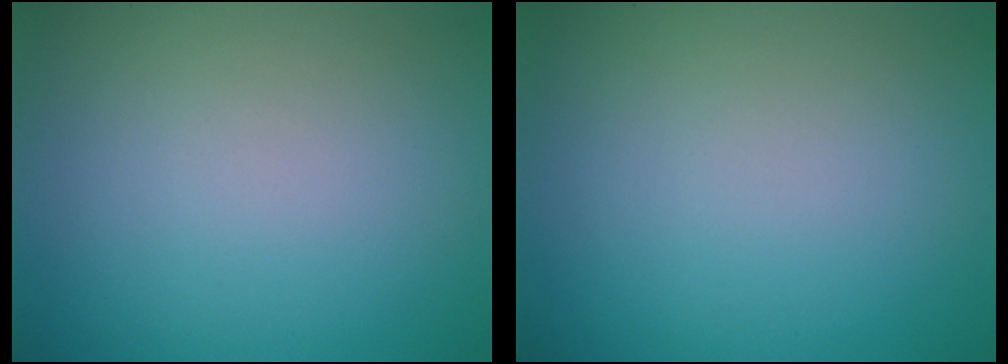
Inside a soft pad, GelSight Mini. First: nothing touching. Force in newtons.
{"total": 0.0}